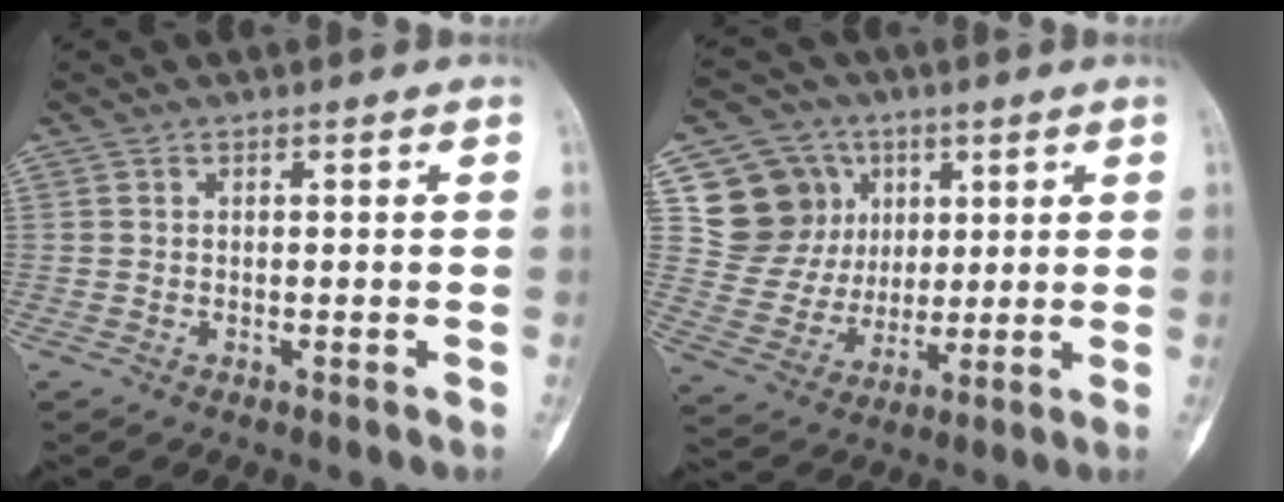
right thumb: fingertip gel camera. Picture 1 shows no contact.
{"total": 14.6, "force": [5.4, 13.0, 3.7], "torque": [-0.026, -0.003, 0.110]}